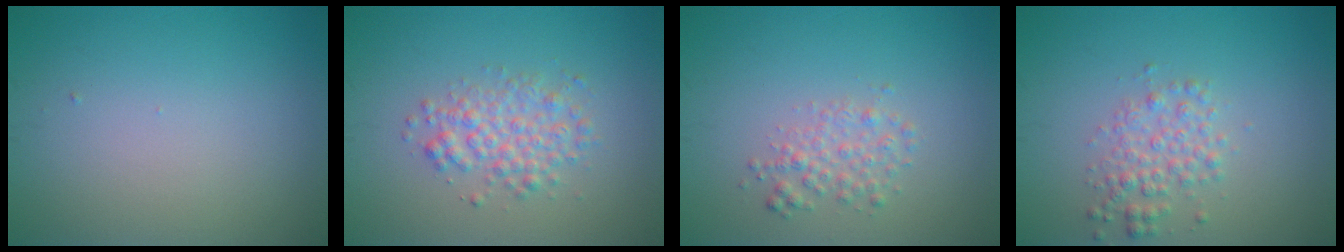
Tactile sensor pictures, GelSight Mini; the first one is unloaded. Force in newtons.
{"total": 3.0, "press": 3.0, "slide": 0.1}
{"total": 2.0, "press": 2.0, "slide": 0.1}
{"total": 2.5, "press": 2.5, "slide": 0.0}